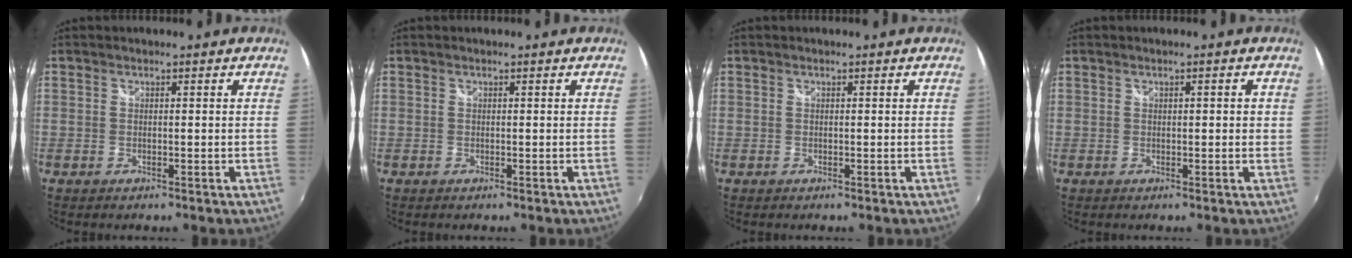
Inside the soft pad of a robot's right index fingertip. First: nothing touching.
{"total": 0.0}
{"total": 0.0}
{"total": 1.7, "force": [0.3, 0.8, 1.5], "torque": [-0.018, 0.005, 0.005]}